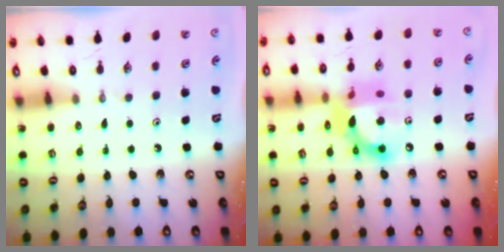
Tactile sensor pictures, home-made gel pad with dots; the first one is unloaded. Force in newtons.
{"total": 15.0, "press": 14.9, "slide": 1.1}